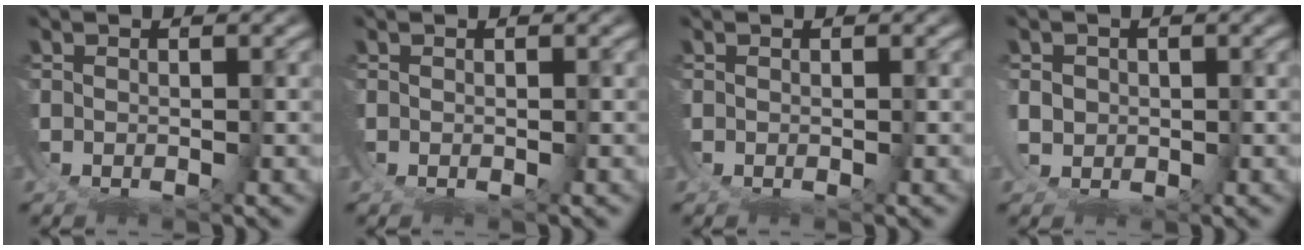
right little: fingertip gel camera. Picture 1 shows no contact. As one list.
[{"total": 0.0}, {"total": 0.0}, {"total": 3.2, "force": [0.0, 2.9, 1.4], "torque": [-0.035, -0.016, 0.008]}]